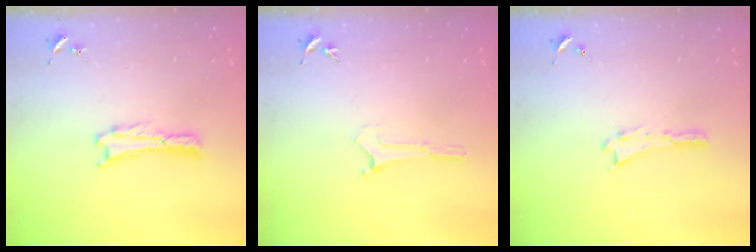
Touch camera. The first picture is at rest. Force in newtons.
{"total": 0.0}
{"total": 0.0}